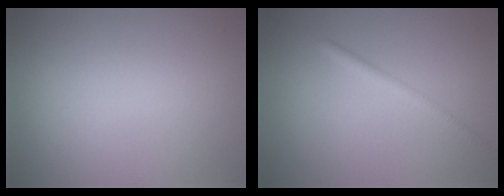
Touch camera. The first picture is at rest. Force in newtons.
{"total": 1.7, "press": 1.7, "slide": 0.1}